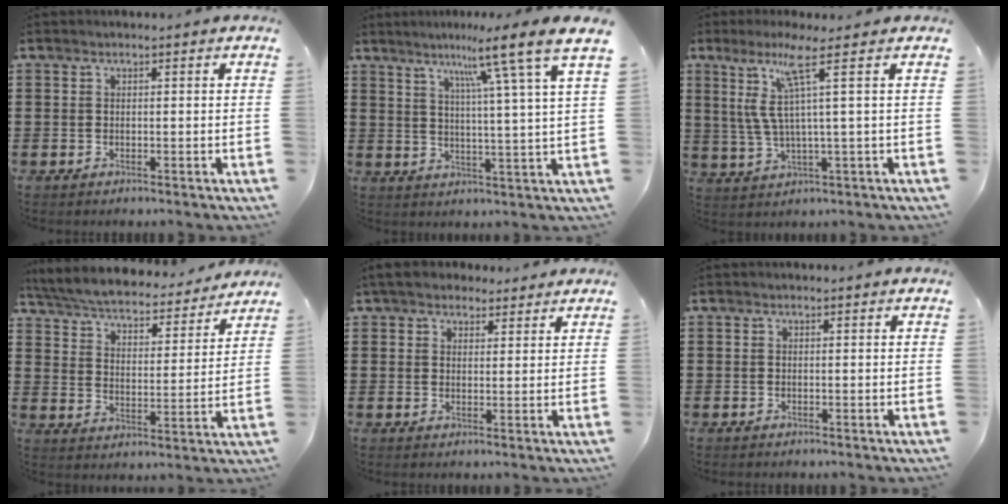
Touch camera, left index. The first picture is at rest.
{"total": 9.4, "force": [6.2, -1.1, 7.0], "torque": [-0.126, -0.033, 0.084]}
{"total": 7.6, "force": [3.3, -0.9, 6.8], "torque": [-0.156, -0.008, 0.046]}
{"total": 5.6, "force": [5.4, 0.1, 1.4], "torque": [-0.054, -0.038, 0.090]}
{"total": 4.0, "force": [3.5, 1.7, 1.1], "torque": [-0.032, 0.002, 0.066]}
{"total": 0.0}